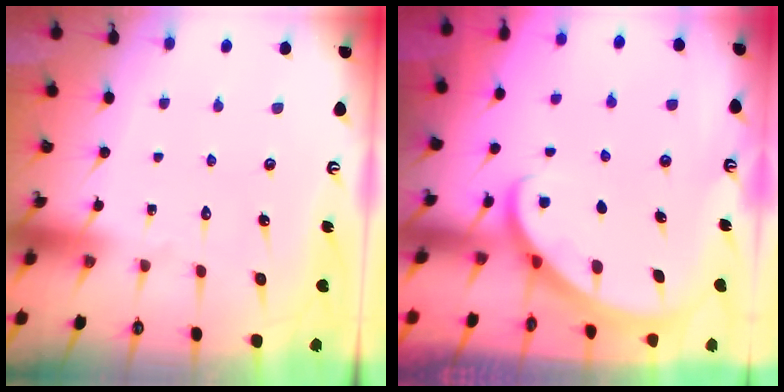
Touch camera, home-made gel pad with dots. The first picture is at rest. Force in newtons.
{"total": 2.9, "press": 2.9, "slide": 0.2}